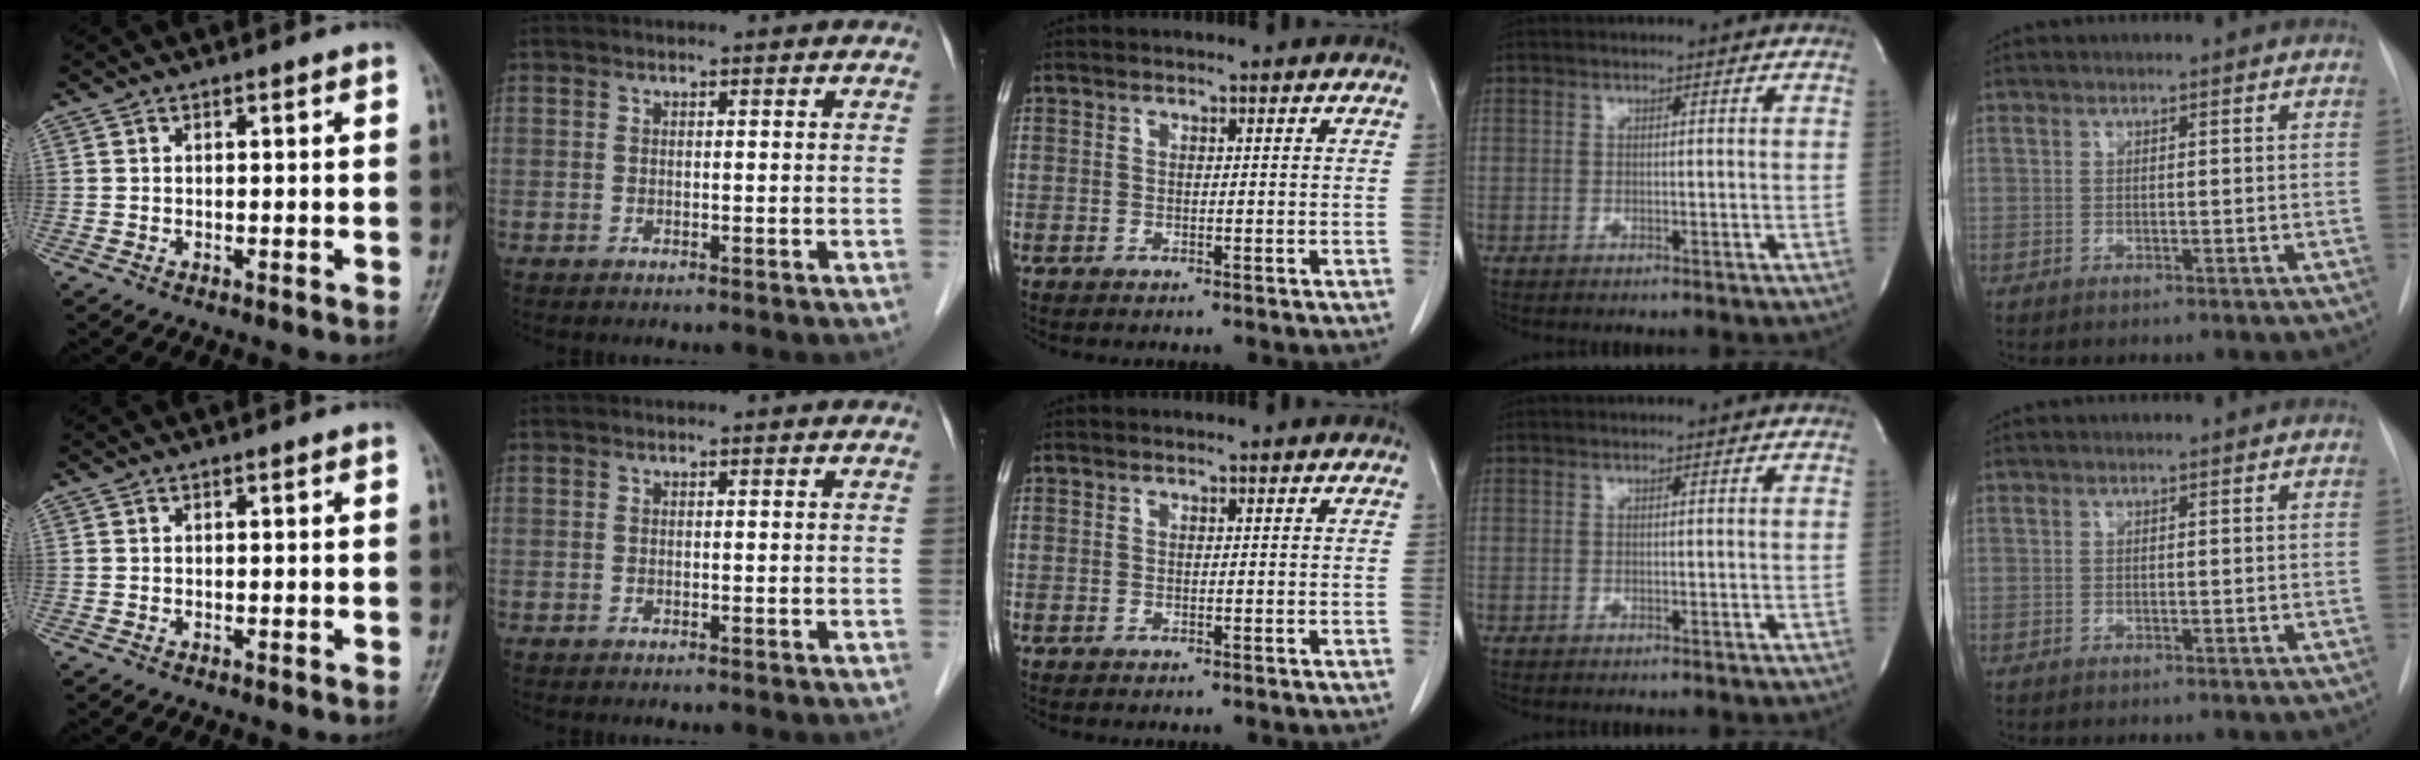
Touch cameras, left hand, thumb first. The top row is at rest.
{}